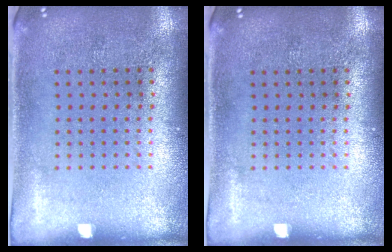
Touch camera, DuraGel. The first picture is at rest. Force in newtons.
{"total": 0.0}